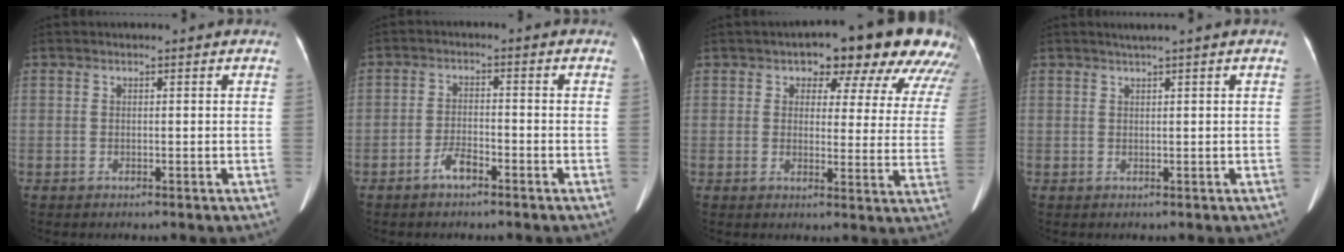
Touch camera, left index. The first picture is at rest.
{"total": 3.1, "force": [-2.3, 0.9, 1.9], "torque": [-0.035, 0.002, -0.043]}
{"total": 15.7, "force": [11.0, 6.3, 9.2], "torque": [-0.082, 0.016, 0.108]}
{"total": 1.2, "force": [0.7, -0.4, 0.8], "torque": [-0.020, -0.003, 0.021]}